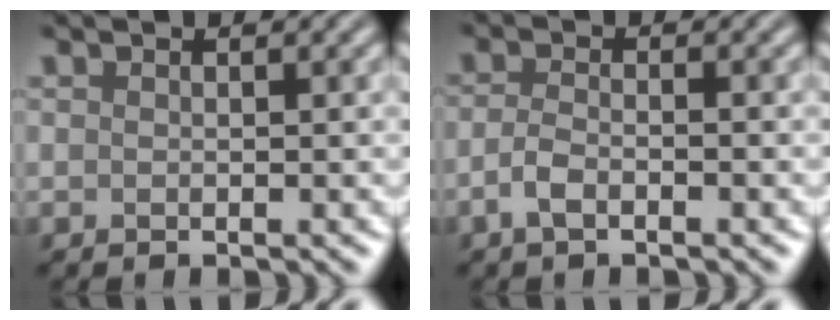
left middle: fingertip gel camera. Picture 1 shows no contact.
{"total": 1.9, "force": [-1.1, 0.6, 1.4], "torque": [-0.032, 0.005, -0.029]}